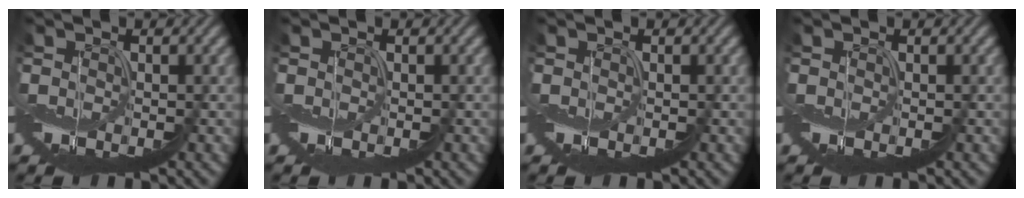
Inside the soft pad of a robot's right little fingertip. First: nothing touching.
{"total": 0.0}
{"total": 0.0}
{"total": 0.0}